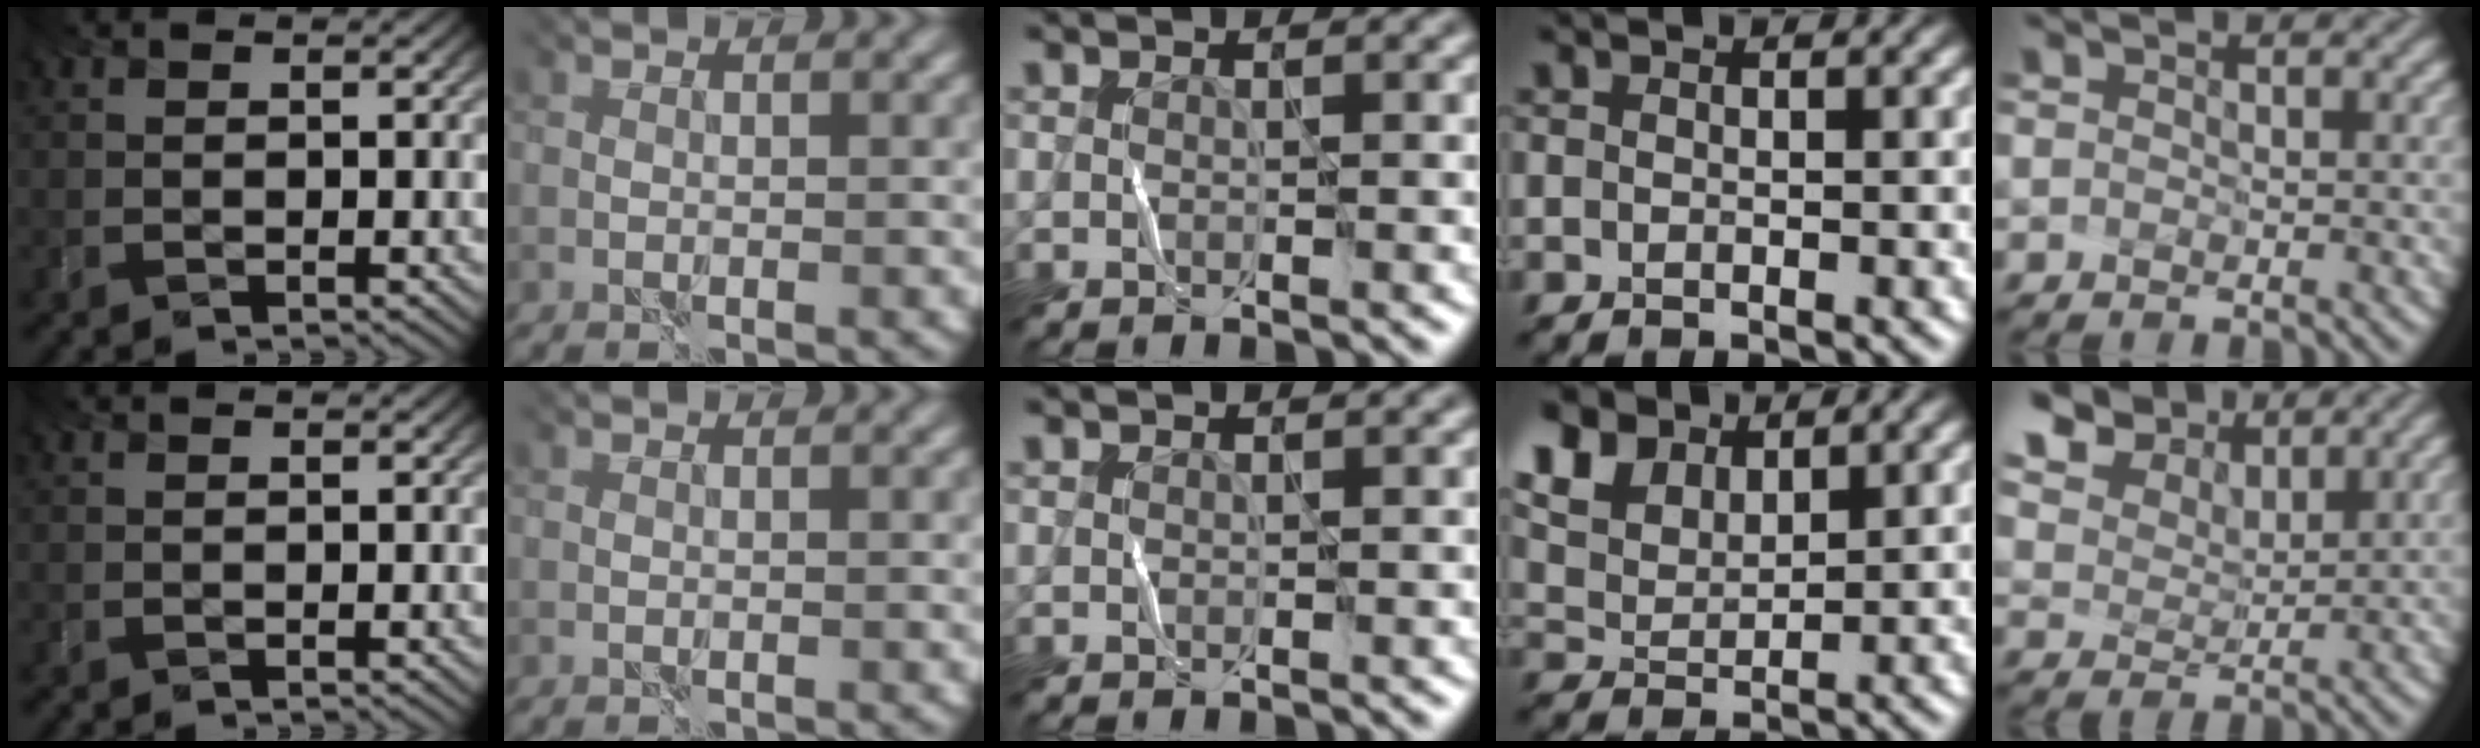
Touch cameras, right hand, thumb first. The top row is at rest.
{"ring": {"total": 4.7, "force": [4.0, 2.1, 1.4], "torque": [-0.080, 0.005, 0.110]}, "little": {"total": 8.1, "force": [6.2, 4.4, 2.8], "torque": [-0.103, 0.014, 0.120]}}